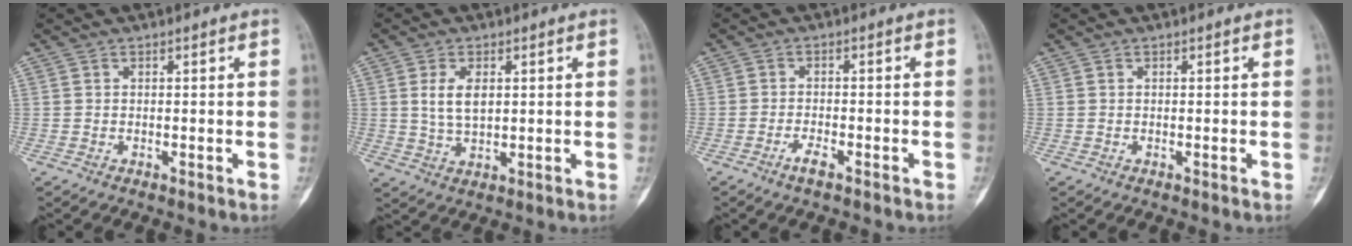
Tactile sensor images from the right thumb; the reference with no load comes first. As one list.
[{"total": 5.6, "force": [1.3, 3.2, 4.4], "torque": [-0.076, -0.006, 0.028]}, {"total": 2.6, "force": [-1.8, 0.9, 1.6], "torque": [-0.030, 0.008, -0.035]}, {"total": 0.0}]